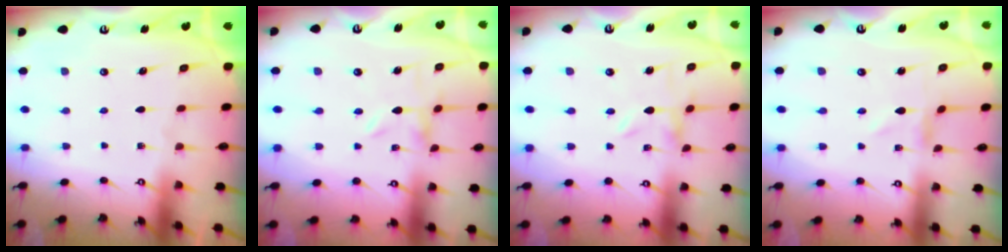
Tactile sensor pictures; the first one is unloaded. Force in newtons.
{"total": 0.0}
{"total": 0.0}
{"total": 1.2, "press": 1.2, "slide": 0.2}